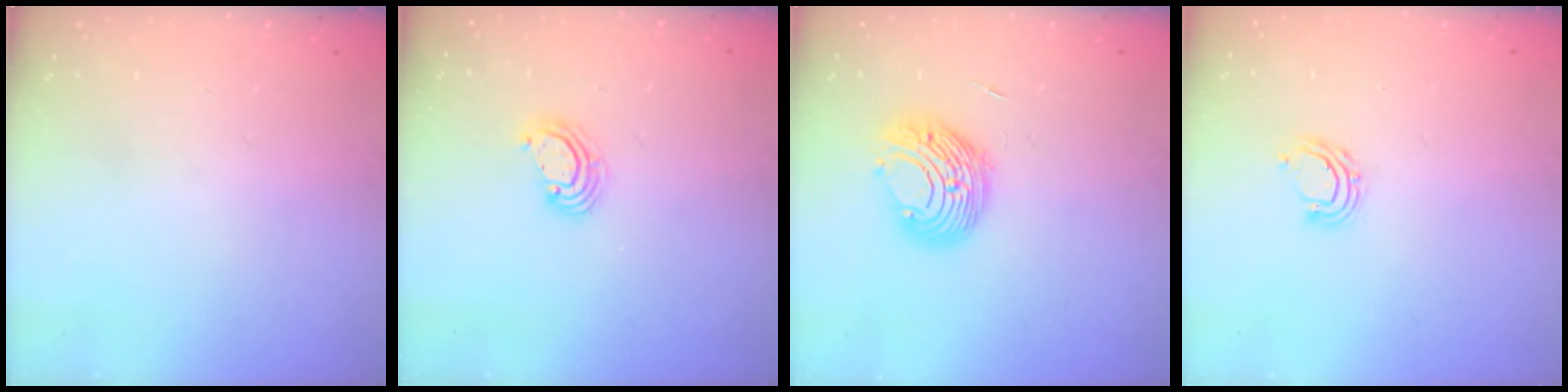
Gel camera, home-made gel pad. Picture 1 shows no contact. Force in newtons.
{"total": 3.5, "press": 3.5, "slide": 0.2}
{"total": 9.6, "press": 9.6, "slide": 0.7}
{"total": 4.9, "press": 4.9, "slide": 0.5}